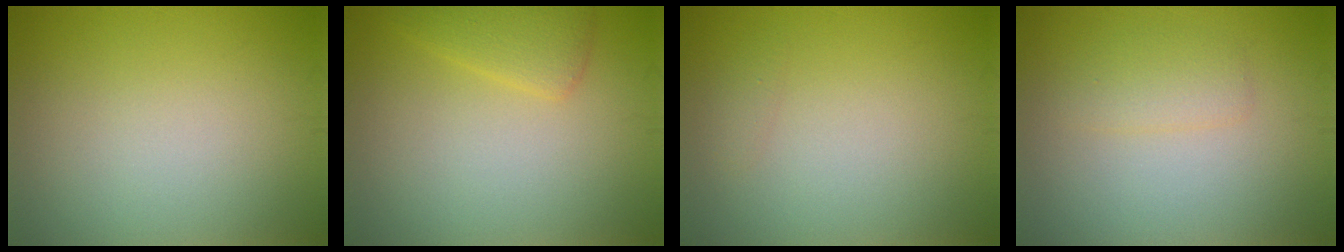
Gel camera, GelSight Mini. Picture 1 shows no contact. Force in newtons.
{"total": 2.4, "press": 2.4, "slide": 0.1}
{"total": 0.5, "press": 0.5, "slide": 0.0}
{"total": 1.7, "press": 1.7, "slide": 0.0}